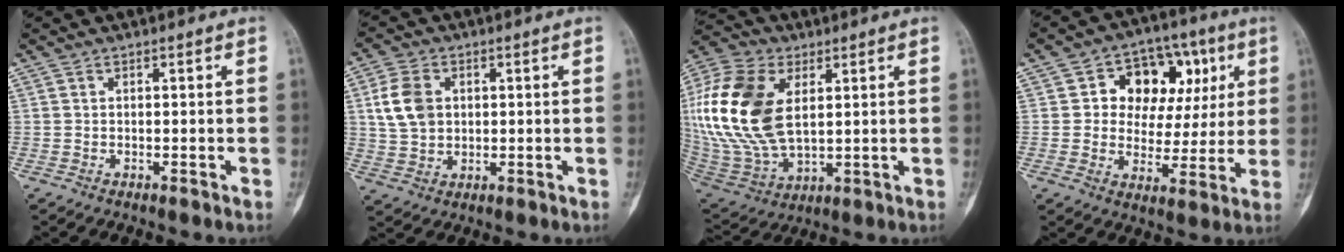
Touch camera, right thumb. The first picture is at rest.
{"total": 8.1, "force": [1.7, 6.0, 5.2], "torque": [-0.090, 0.000, 0.036]}
{"total": 23.4, "force": [4.8, 13.6, 18.4], "torque": [-0.401, -0.016, 0.092]}
{"total": 15.2, "force": [4.3, 11.2, 9.4], "torque": [-0.073, 0.015, 0.066]}